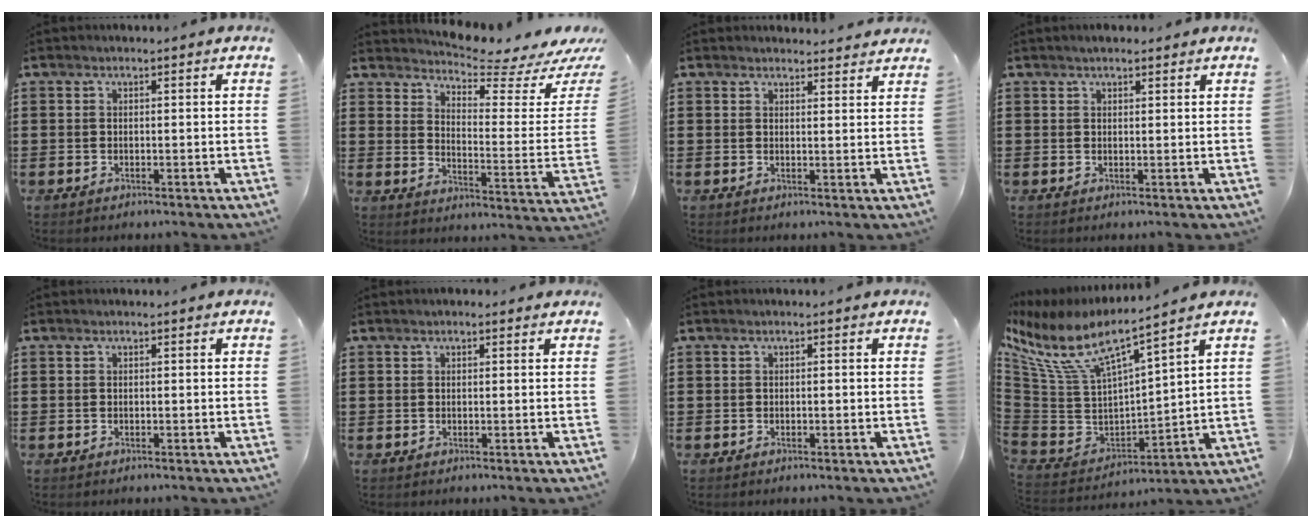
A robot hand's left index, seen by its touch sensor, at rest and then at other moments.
{"total": 4.9, "force": [4.4, 0.1, 2.0], "torque": [-0.049, -0.049, 0.070]}
{"total": 2.1, "force": [2.1, 0.2, 0.1], "torque": [-0.007, -0.003, 0.041]}
{"total": 1.2, "force": [1.0, 0.3, 0.4], "torque": [-0.009, 0.003, 0.019]}
{"total": 0.0}
{"total": 0.5, "force": [0.3, 0.3, 0.3], "torque": [-0.005, 0.005, 0.005]}
{"total": 0.0}
{"total": 7.9, "force": [5.5, 2.1, 5.2], "torque": [-0.138, -0.050, 0.088]}